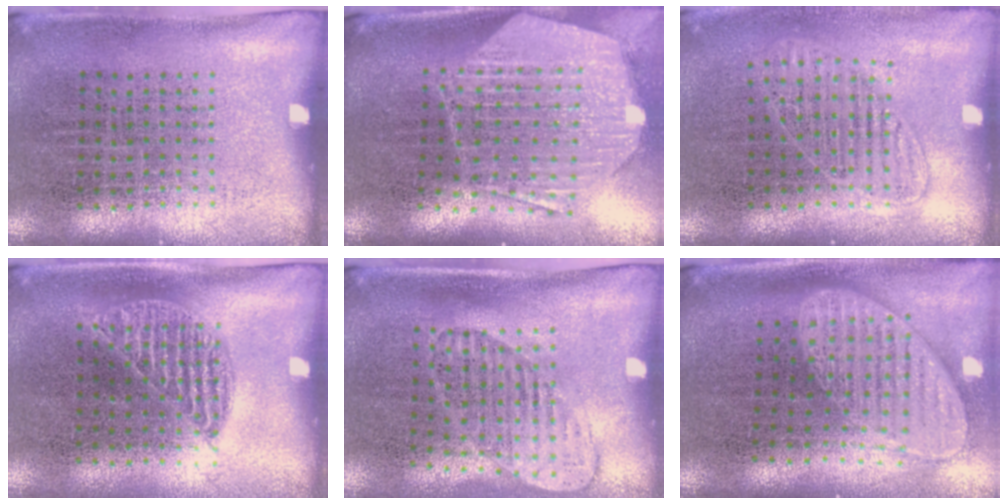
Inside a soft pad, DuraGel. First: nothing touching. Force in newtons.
{"total": 2.8, "press": 2.3, "slide": 1.7}
{"total": 1.2, "press": 1.1, "slide": 0.5}
{"total": 0.9, "press": 0.8, "slide": 0.4}
{"total": 1.4, "press": 1.1, "slide": 0.9}
{"total": 2.0, "press": 1.5, "slide": 1.3}